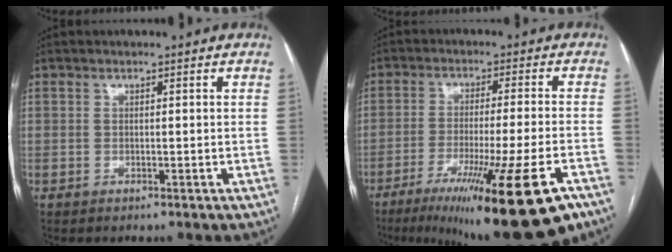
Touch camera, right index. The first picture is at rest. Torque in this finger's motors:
{"motor_torque": [1.80, -0.34, 1.05, 0.21]}